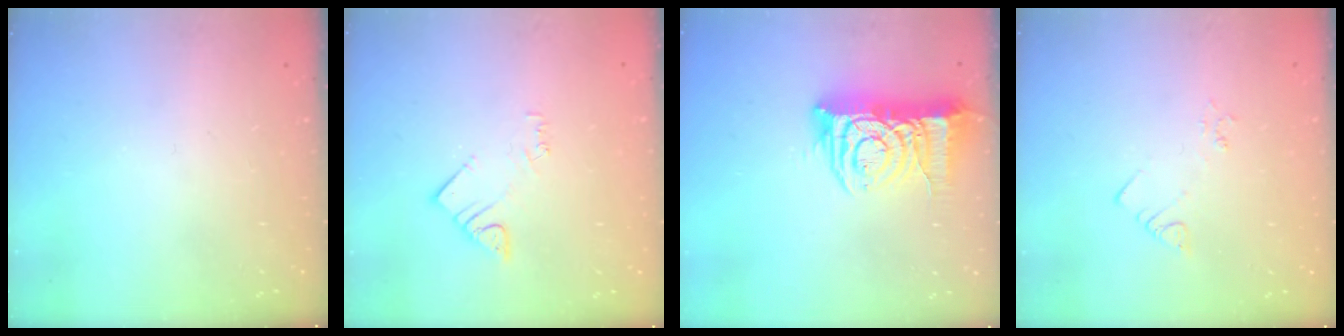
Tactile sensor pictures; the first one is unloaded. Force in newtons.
{"total": 3.1, "press": 3.0, "slide": 0.5}
{"total": 11.9, "press": 11.9, "slide": 1.2}
{"total": 2.4, "press": 2.4, "slide": 0.4}